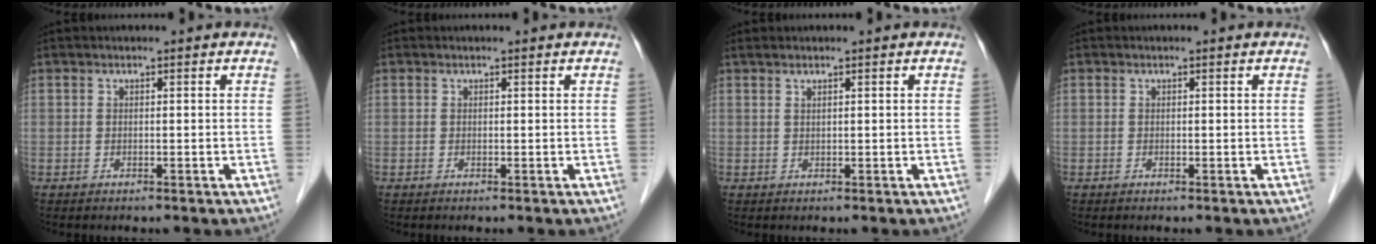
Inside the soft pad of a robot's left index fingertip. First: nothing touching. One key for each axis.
{"total": 0.0}
{"total": 0.9, "fx": 0.6, "fy": -0.2, "fz": 0.7, "tx": -0.021, "ty": 0.010, "tz": 0.017}
{"total": 0.0}